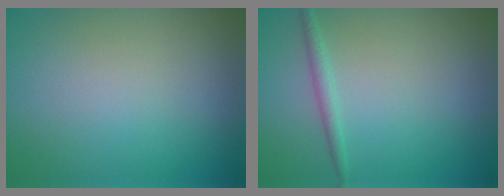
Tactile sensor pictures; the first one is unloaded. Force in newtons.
{"total": 1.3, "press": 1.3, "slide": 0.1}